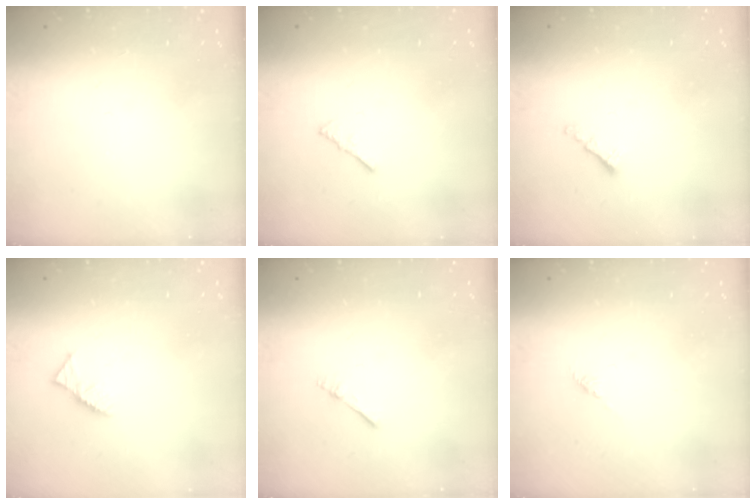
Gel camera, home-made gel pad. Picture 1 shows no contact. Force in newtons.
{"total": 1.5, "press": 1.4, "slide": 0.4}
{"total": 1.3, "press": 1.2, "slide": 0.5}
{"total": 4.4, "press": 4.3, "slide": 0.7}
{"total": 2.2, "press": 2.1, "slide": 0.3}
{"total": 0.6, "press": 0.4, "slide": 0.4}